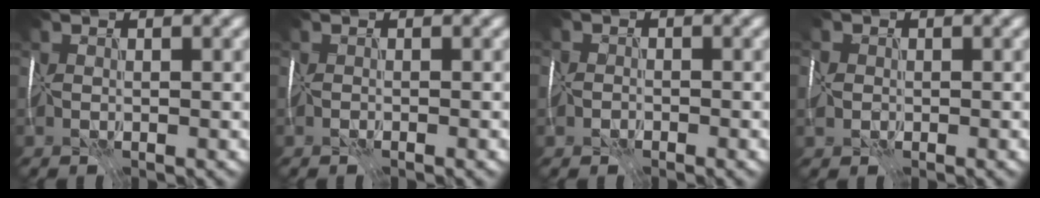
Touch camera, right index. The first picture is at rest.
{"total": 0.8, "force": [-0.8, -0.3, 0.1], "torque": [0.004, -0.010, -0.015]}
{"total": 2.2, "force": [-1.5, 1.5, 0.3], "torque": [0.016, 0.004, -0.045]}
{"total": 2.2, "force": [-0.7, 2.0, 0.8], "torque": [-0.026, 0.005, -0.012]}